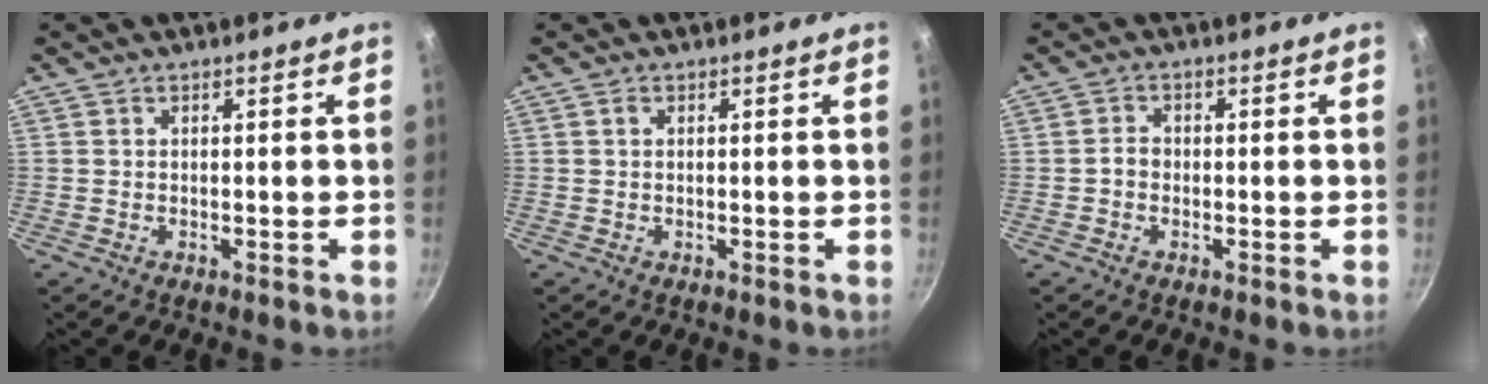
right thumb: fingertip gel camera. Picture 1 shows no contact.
{"total": 0.6, "force": [0.2, 0.4, 0.4], "torque": [-0.009, 0.003, 0.004]}
{"total": 1.6, "force": [-0.5, 1.4, 0.7], "torque": [-0.008, 0.010, -0.012]}